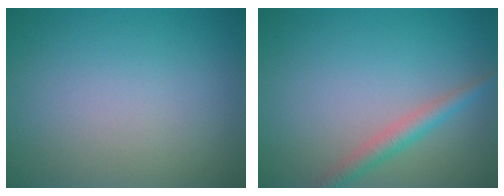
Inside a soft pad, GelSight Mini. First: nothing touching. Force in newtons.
{"total": 2.4, "press": 2.4, "slide": 0.1}